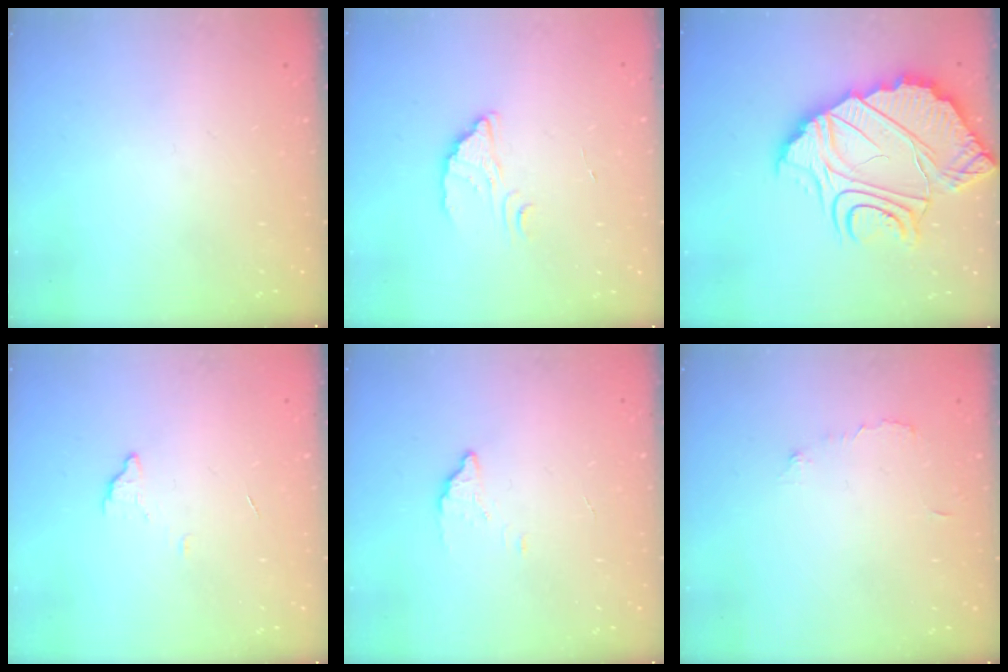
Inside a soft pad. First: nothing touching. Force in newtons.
{"total": 2.7, "press": 2.7, "slide": 0.2}
{"total": 17.1, "press": 17.1, "slide": 1.4}
{"total": 3.0, "press": 3.0, "slide": 0.2}
{"total": 2.1, "press": 2.1, "slide": 0.1}
{"total": 5.5, "press": 5.5, "slide": 0.2}